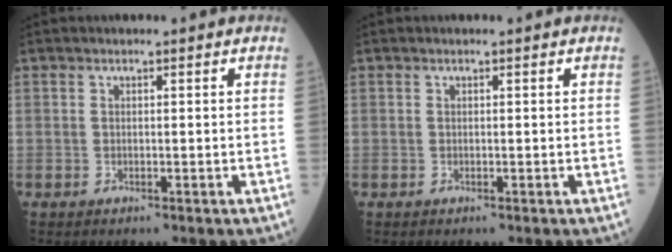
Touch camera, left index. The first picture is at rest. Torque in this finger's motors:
{"motor_torque": [0.00, 0.00, -0.01, 0.00]}